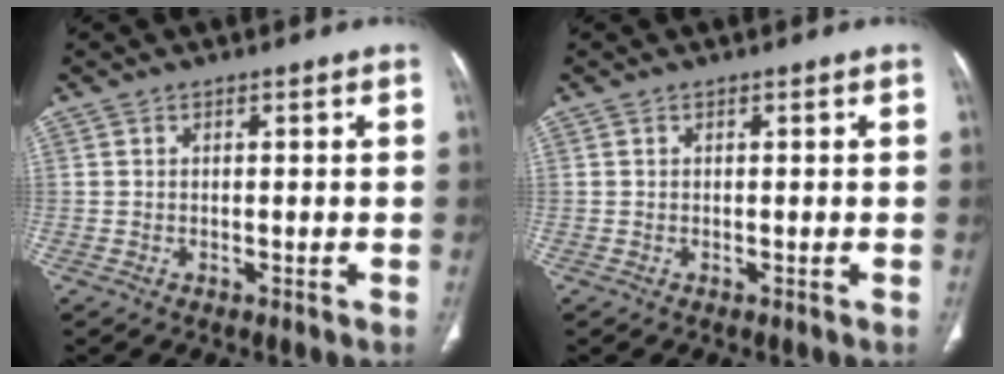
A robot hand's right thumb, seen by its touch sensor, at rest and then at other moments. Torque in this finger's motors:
{"motor_torque": [0.00, 0.00, -0.33, 0.15, 0.00]}